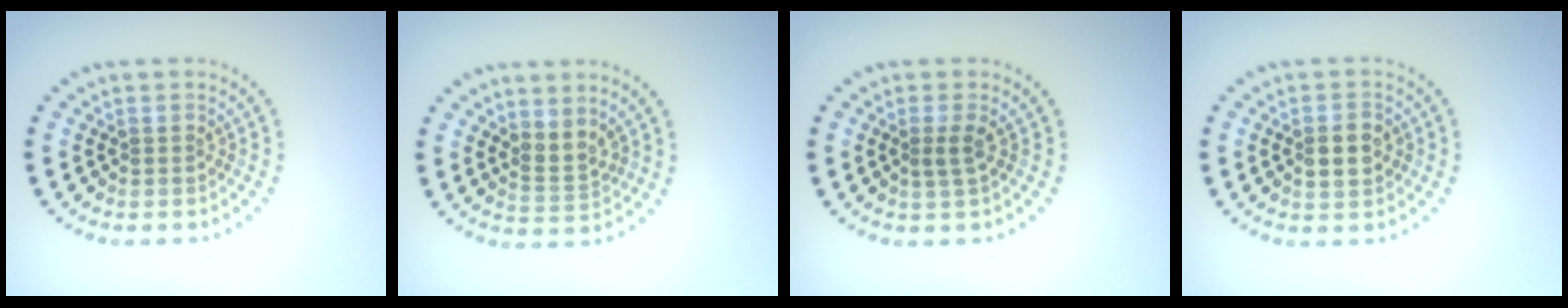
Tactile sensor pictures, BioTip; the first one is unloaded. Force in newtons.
{"total": 1.9, "press": 1.4, "slide": 1.2}
{"total": 1.3, "press": 1.0, "slide": 0.8}
{"total": 2.5, "press": 2.5, "slide": 0.2}